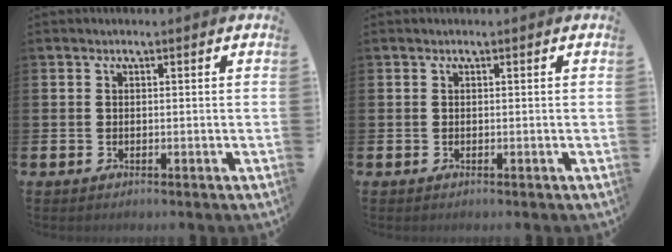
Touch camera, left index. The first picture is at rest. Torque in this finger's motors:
{"motor_torque": [0.00, 0.00, 0.00, 0.00]}